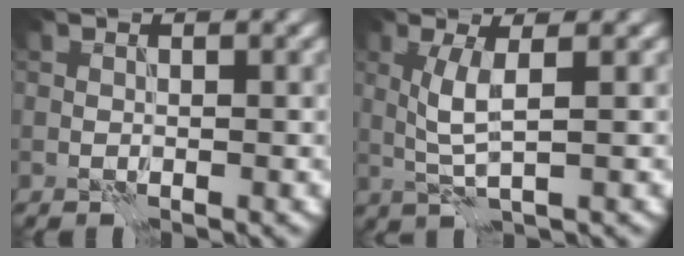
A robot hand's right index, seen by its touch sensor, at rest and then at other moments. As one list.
[{"total": 3.2, "force": [0.5, 0.6, 3.1], "torque": [-0.071, 0.000, 0.013]}]